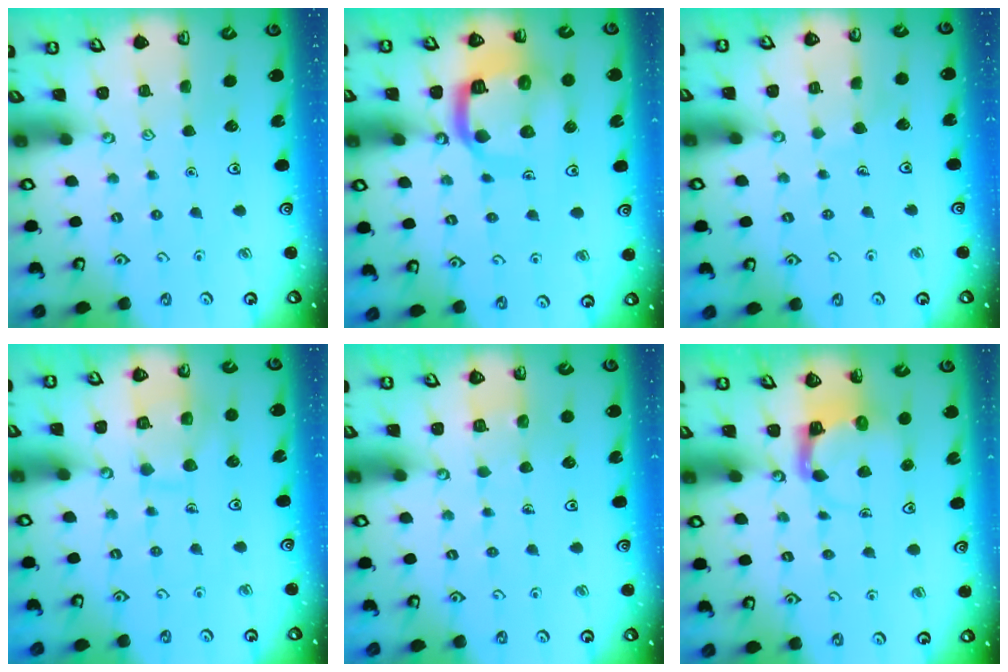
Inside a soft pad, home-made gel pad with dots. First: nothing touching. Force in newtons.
{"total": 14.1, "press": 14.0, "slide": 1.6}
{"total": 3.2, "press": 3.2, "slide": 0.2}
{"total": 11.3, "press": 11.3, "slide": 1.0}
{"total": 3.0, "press": 3.0, "slide": 0.2}
{"total": 4.6, "press": 4.6, "slide": 0.1}